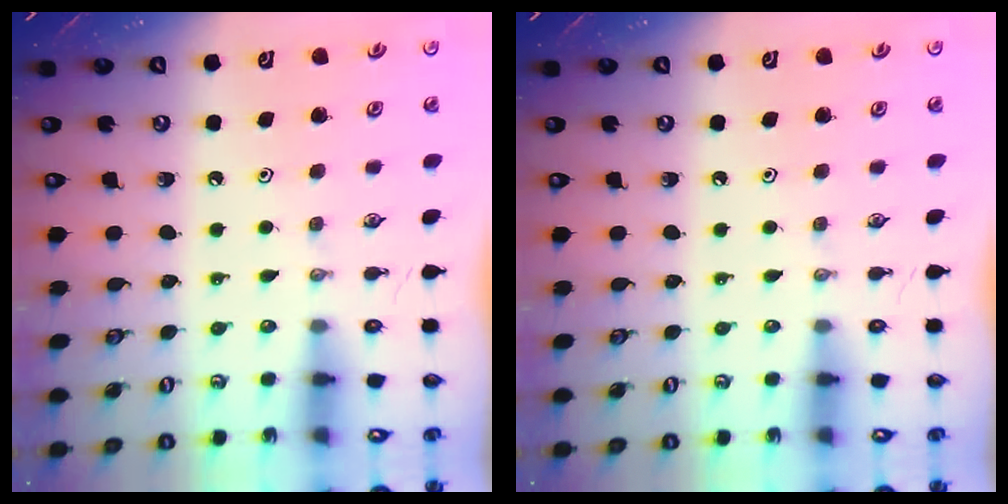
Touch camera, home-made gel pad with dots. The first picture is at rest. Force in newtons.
{"total": 0.0}